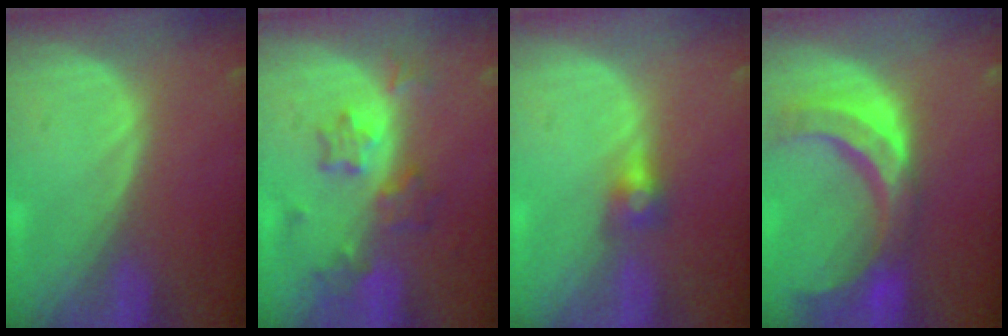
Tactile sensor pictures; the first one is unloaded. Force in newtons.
{"total": 7.3, "press": 6.5, "slide": 3.3}
{"total": 2.8, "press": 2.5, "slide": 1.3}
{"total": 11.1, "press": 9.5, "slide": 5.7}